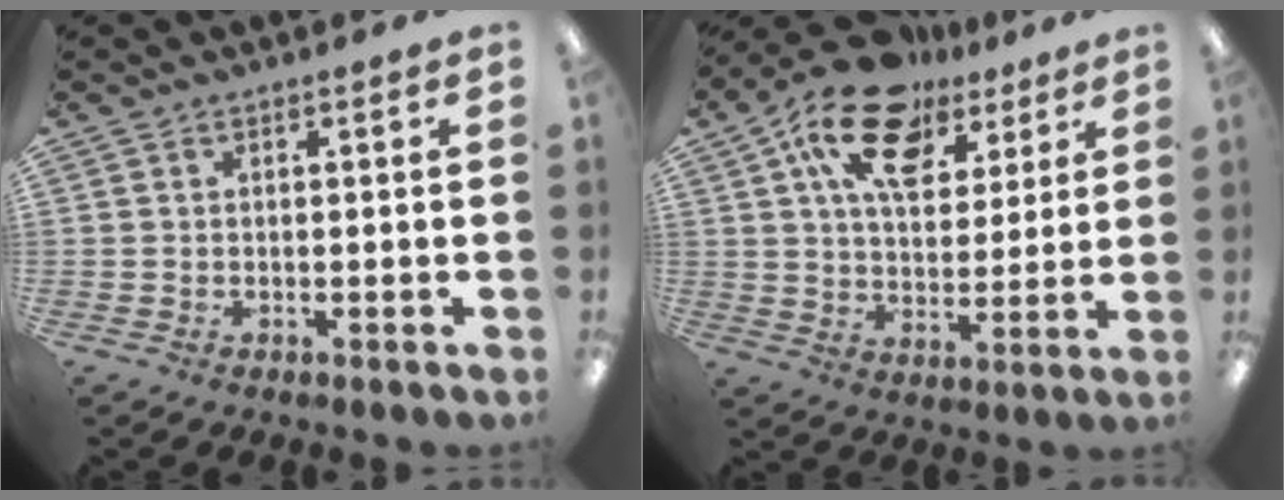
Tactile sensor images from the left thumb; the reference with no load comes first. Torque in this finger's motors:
{"motor_torque": [0.33, 0.48, 1.42, -1.35, 0.36]}